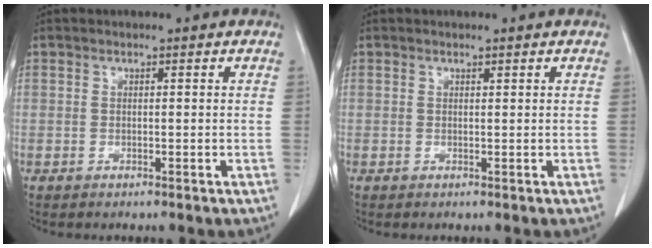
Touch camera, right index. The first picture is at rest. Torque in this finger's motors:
{"motor_torque": [-0.12, 0.17, -0.02, -0.01]}